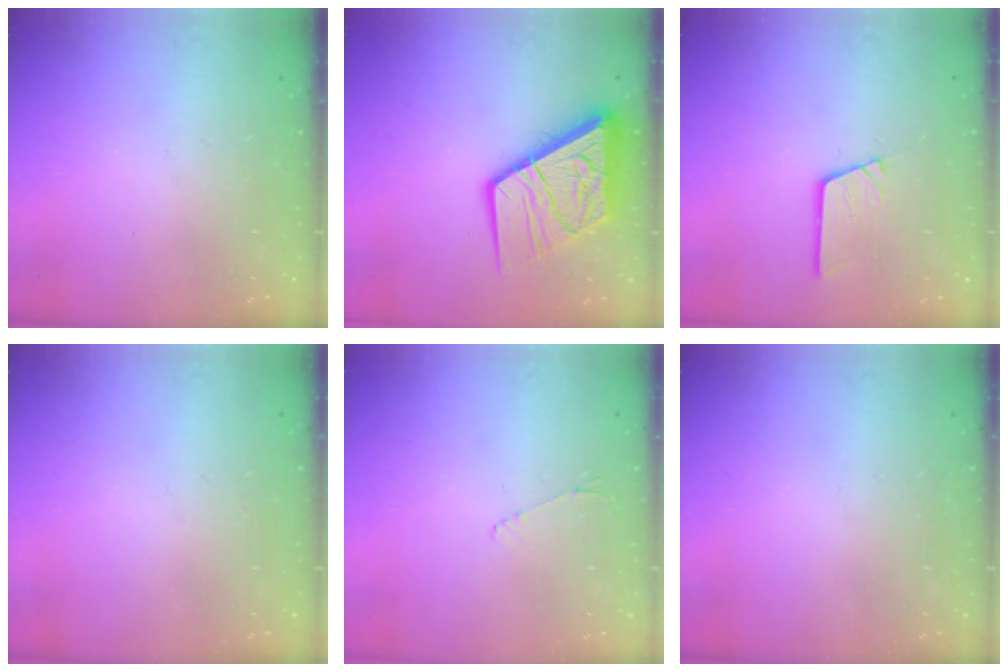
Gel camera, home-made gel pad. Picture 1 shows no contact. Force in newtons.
{"total": 16.1, "press": 16.0, "slide": 1.8}
{"total": 4.3, "press": 4.3, "slide": 0.5}
{"total": 1.9, "press": 1.9, "slide": 0.3}
{"total": 4.0, "press": 4.0, "slide": 0.6}
{"total": 0.0}